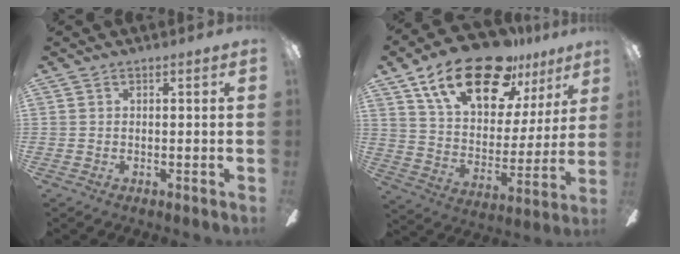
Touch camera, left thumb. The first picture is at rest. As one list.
[{"total": 22.8, "force": [14.9, 10.4, 13.8], "torque": [-0.230, -0.080, 0.259]}]